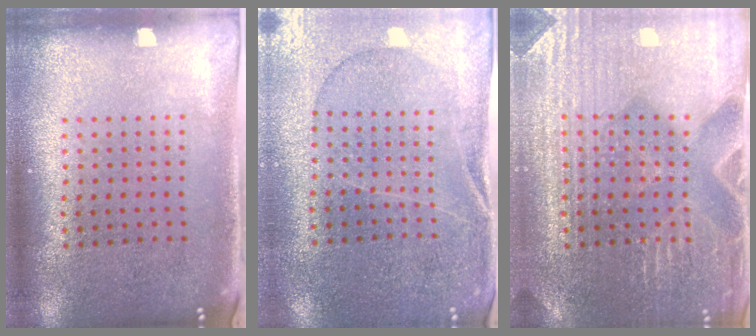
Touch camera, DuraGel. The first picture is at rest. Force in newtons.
{"total": 0.5, "press": 0.4, "slide": 0.4}
{"total": 4.0, "press": 3.8, "slide": 1.0}